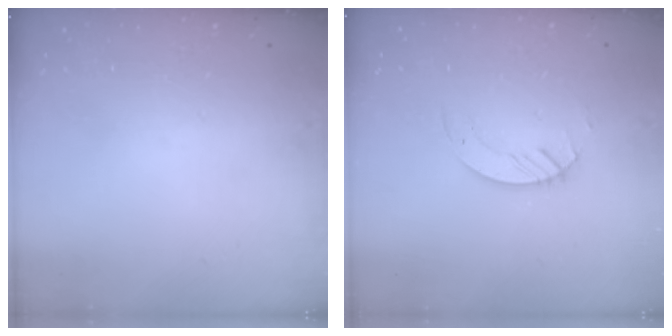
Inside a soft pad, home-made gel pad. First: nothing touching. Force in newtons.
{"total": 2.6, "press": 2.6, "slide": 0.3}